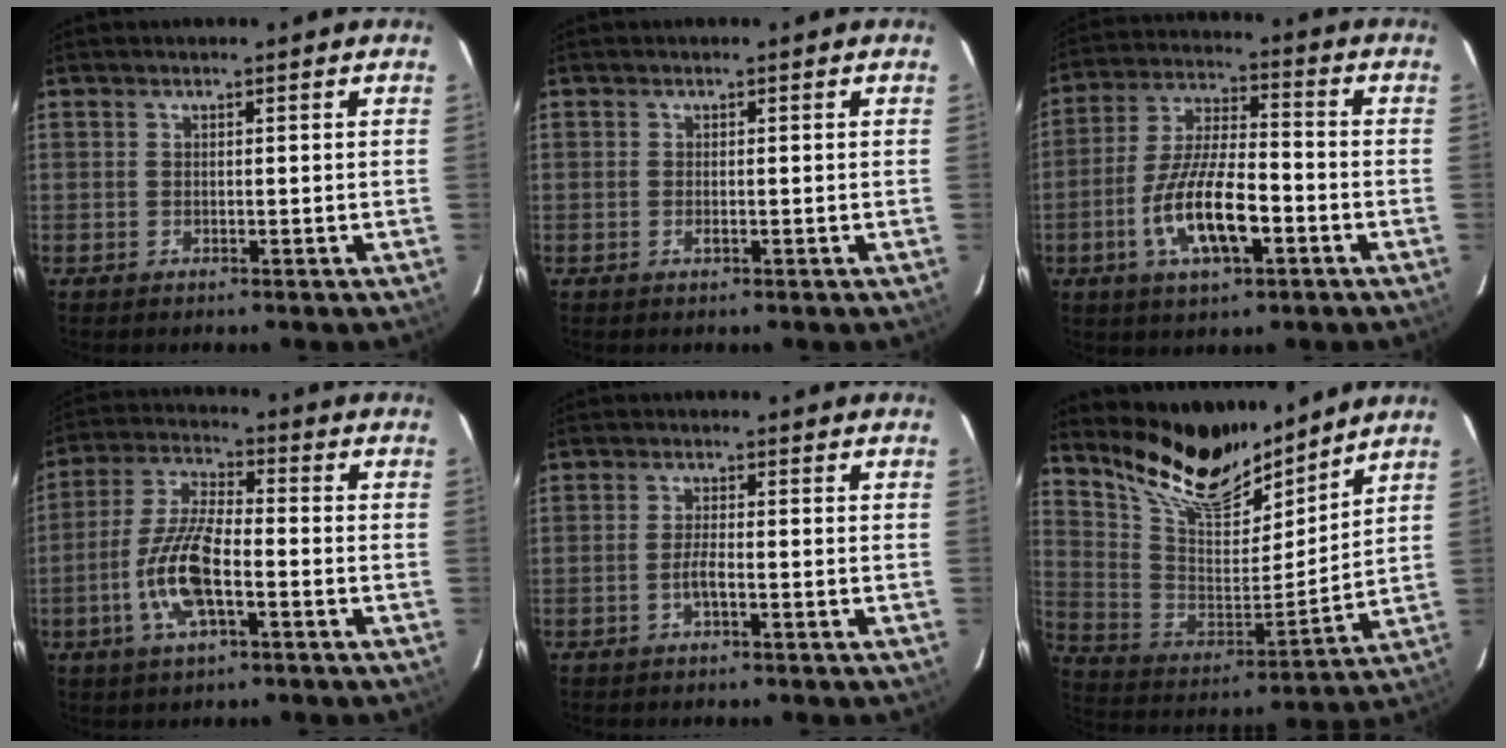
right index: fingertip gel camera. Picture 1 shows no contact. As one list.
[{"total": 0.9, "force": [-0.3, 0.2, 0.9], "torque": [-0.018, 0.000, -0.006]}, {"total": 13.5, "force": [-5.1, 4.6, 11.6], "torque": [-0.238, -0.007, -0.089]}, {"total": 11.9, "force": [-4.1, 3.8, 10.5], "torque": [-0.225, 0.000, -0.081]}, {"total": 2.2, "force": [-1.1, 0.4, 1.9], "torque": [-0.039, 0.000, -0.020]}, {"total": 17.8, "force": [14.9, 5.6, 8.0], "torque": [-0.171, -0.007, 0.278]}]